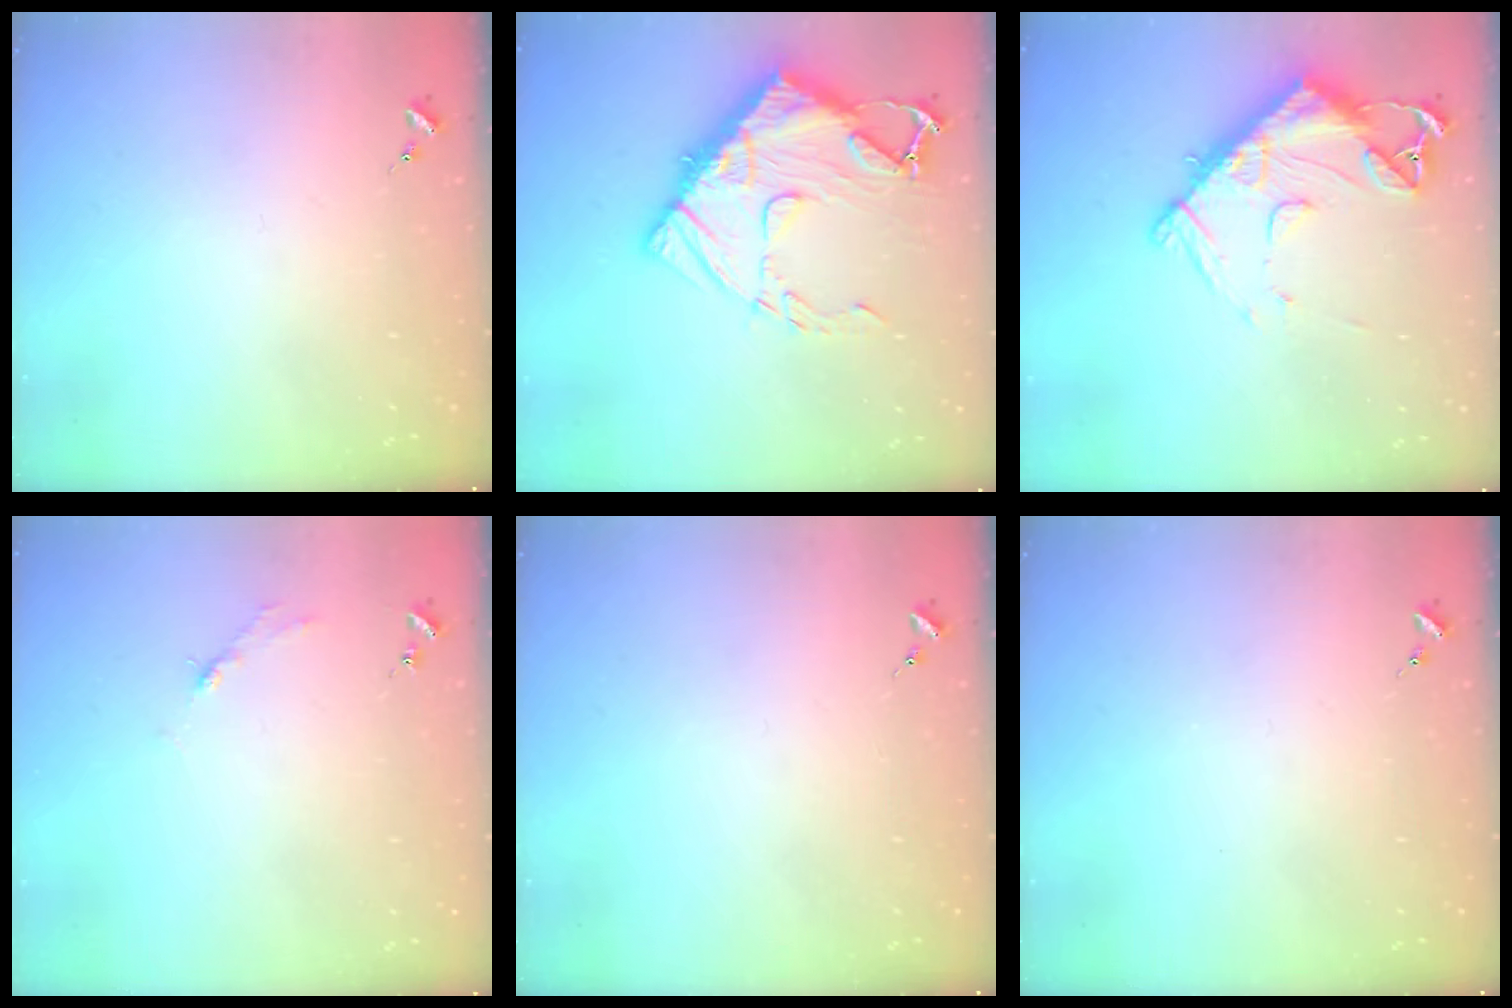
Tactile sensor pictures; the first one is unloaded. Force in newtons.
{"total": 18.3, "press": 18.2, "slide": 2.1}
{"total": 15.0, "press": 14.9, "slide": 1.6}
{"total": 2.7, "press": 2.7, "slide": 0.4}
{"total": 0.0}
{"total": 0.0}